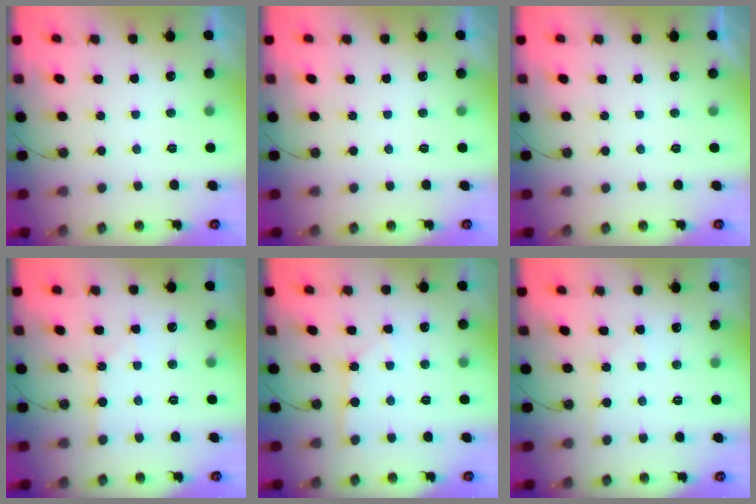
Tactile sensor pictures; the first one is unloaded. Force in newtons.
{"total": 0.0}
{"total": 0.0}
{"total": 1.7, "press": 1.7, "slide": 0.3}
{"total": 1.5, "press": 1.5, "slide": 0.2}
{"total": 3.2, "press": 3.1, "slide": 0.4}